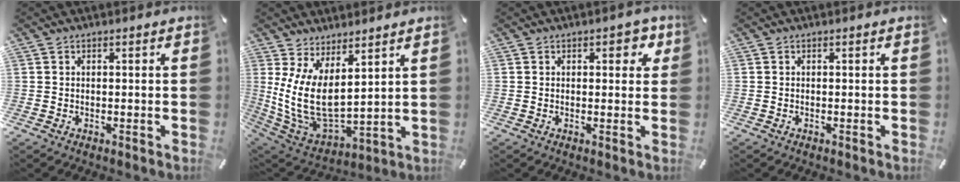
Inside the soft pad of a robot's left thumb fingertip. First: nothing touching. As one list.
[{"total": 12.7, "force": [3.4, 6.9, 10.1], "torque": [-0.227, -0.043, 0.072]}, {"total": 3.9, "force": [1.6, 2.3, 2.7], "torque": [-0.026, -0.002, 0.018]}, {"total": 0.0}]